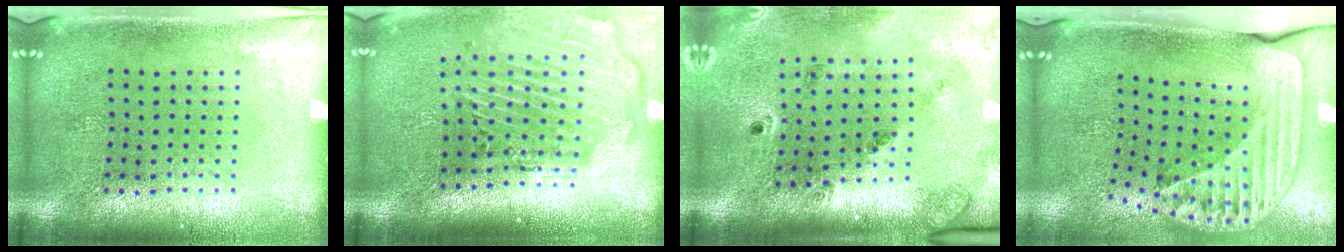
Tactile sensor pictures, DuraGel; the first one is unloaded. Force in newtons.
{"total": 2.8, "press": 2.3, "slide": 1.7}
{"total": 1.7, "press": 1.6, "slide": 0.5}
{"total": 2.5, "press": 1.8, "slide": 1.8}